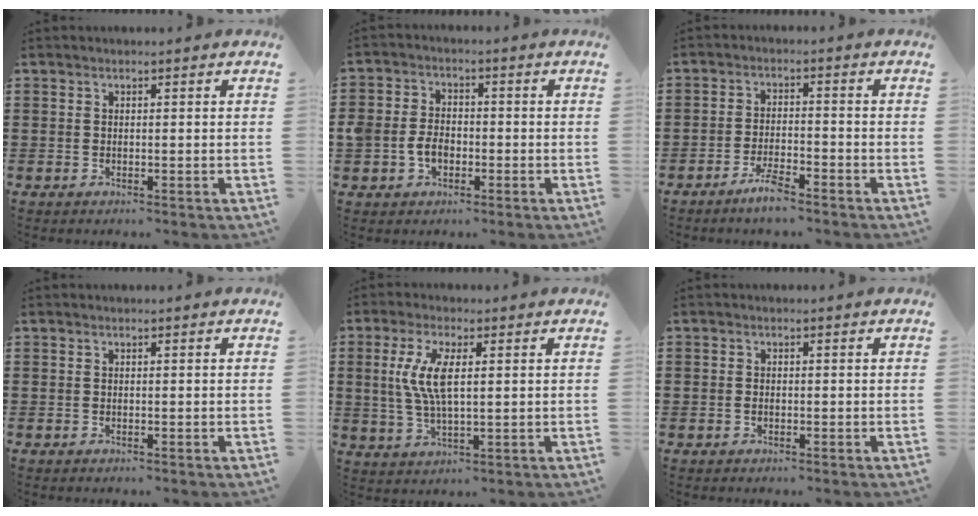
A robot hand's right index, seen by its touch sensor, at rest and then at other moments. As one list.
[{"total": 4.2, "force": [-1.1, 3.2, 2.5], "torque": [-0.059, 0.005, -0.023]}, {"total": 4.1, "force": [-3.2, 0.7, 2.6], "torque": [-0.057, 0.000, -0.061]}, {"total": 0.0}, {"total": 7.2, "force": [1.4, 2.4, 6.7], "torque": [-0.154, -0.001, 0.016]}, {"total": 0.7, "force": [-0.2, 0.5, 0.4], "torque": [-0.010, 0.001, -0.004]}]